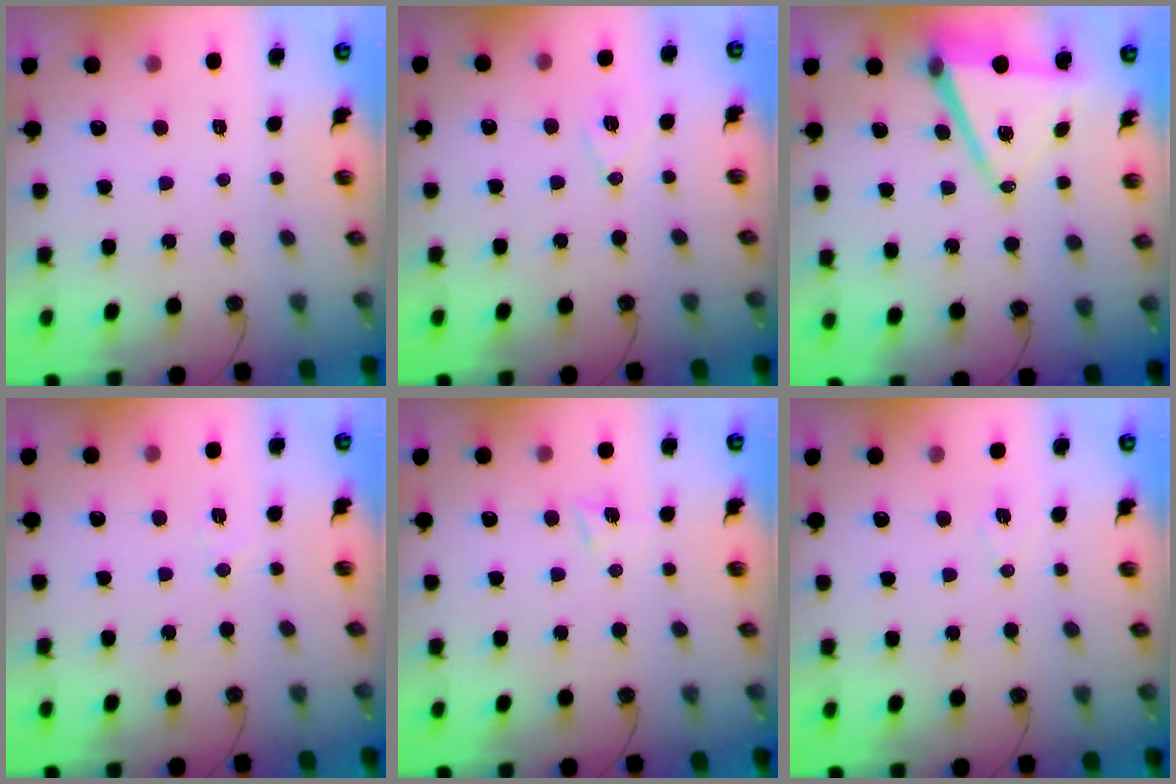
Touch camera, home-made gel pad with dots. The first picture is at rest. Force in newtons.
{"total": 8.1, "press": 7.3, "slide": 3.5}
{"total": 10.2, "press": 9.7, "slide": 3.1}
{"total": 4.8, "press": 4.7, "slide": 1.0}
{"total": 5.9, "press": 5.8, "slide": 1.2}
{"total": 6.2, "press": 5.1, "slide": 3.5}